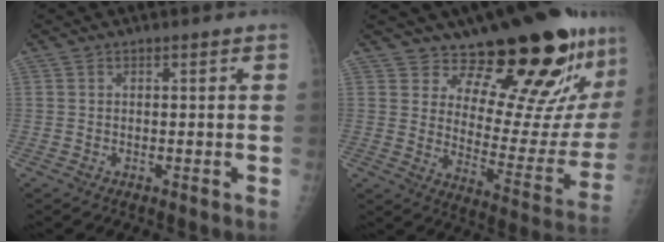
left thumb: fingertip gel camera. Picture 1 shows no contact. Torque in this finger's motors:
{"motor_torque": [1.78, 1.94, 0.31, -0.58, 0.10]}